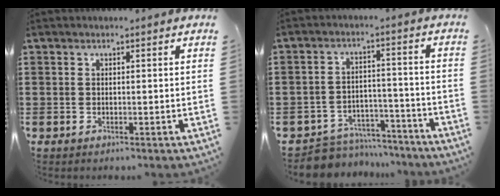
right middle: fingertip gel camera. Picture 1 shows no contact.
{"total": 6.0, "force": [-5.9, 1.2, 0.3], "torque": [-0.010, 0.018, -0.120]}